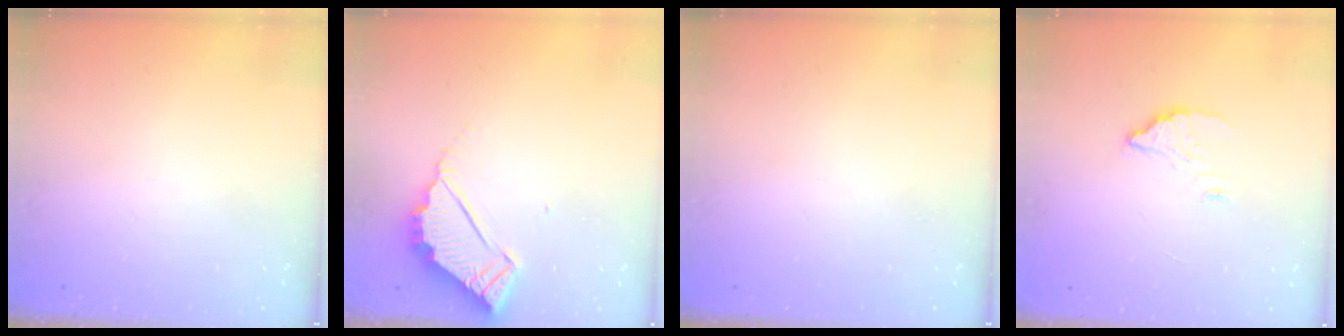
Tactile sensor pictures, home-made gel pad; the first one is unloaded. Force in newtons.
{"total": 5.4, "press": 5.4, "slide": 0.2}
{"total": 0.0}
{"total": 2.8, "press": 2.8, "slide": 0.3}